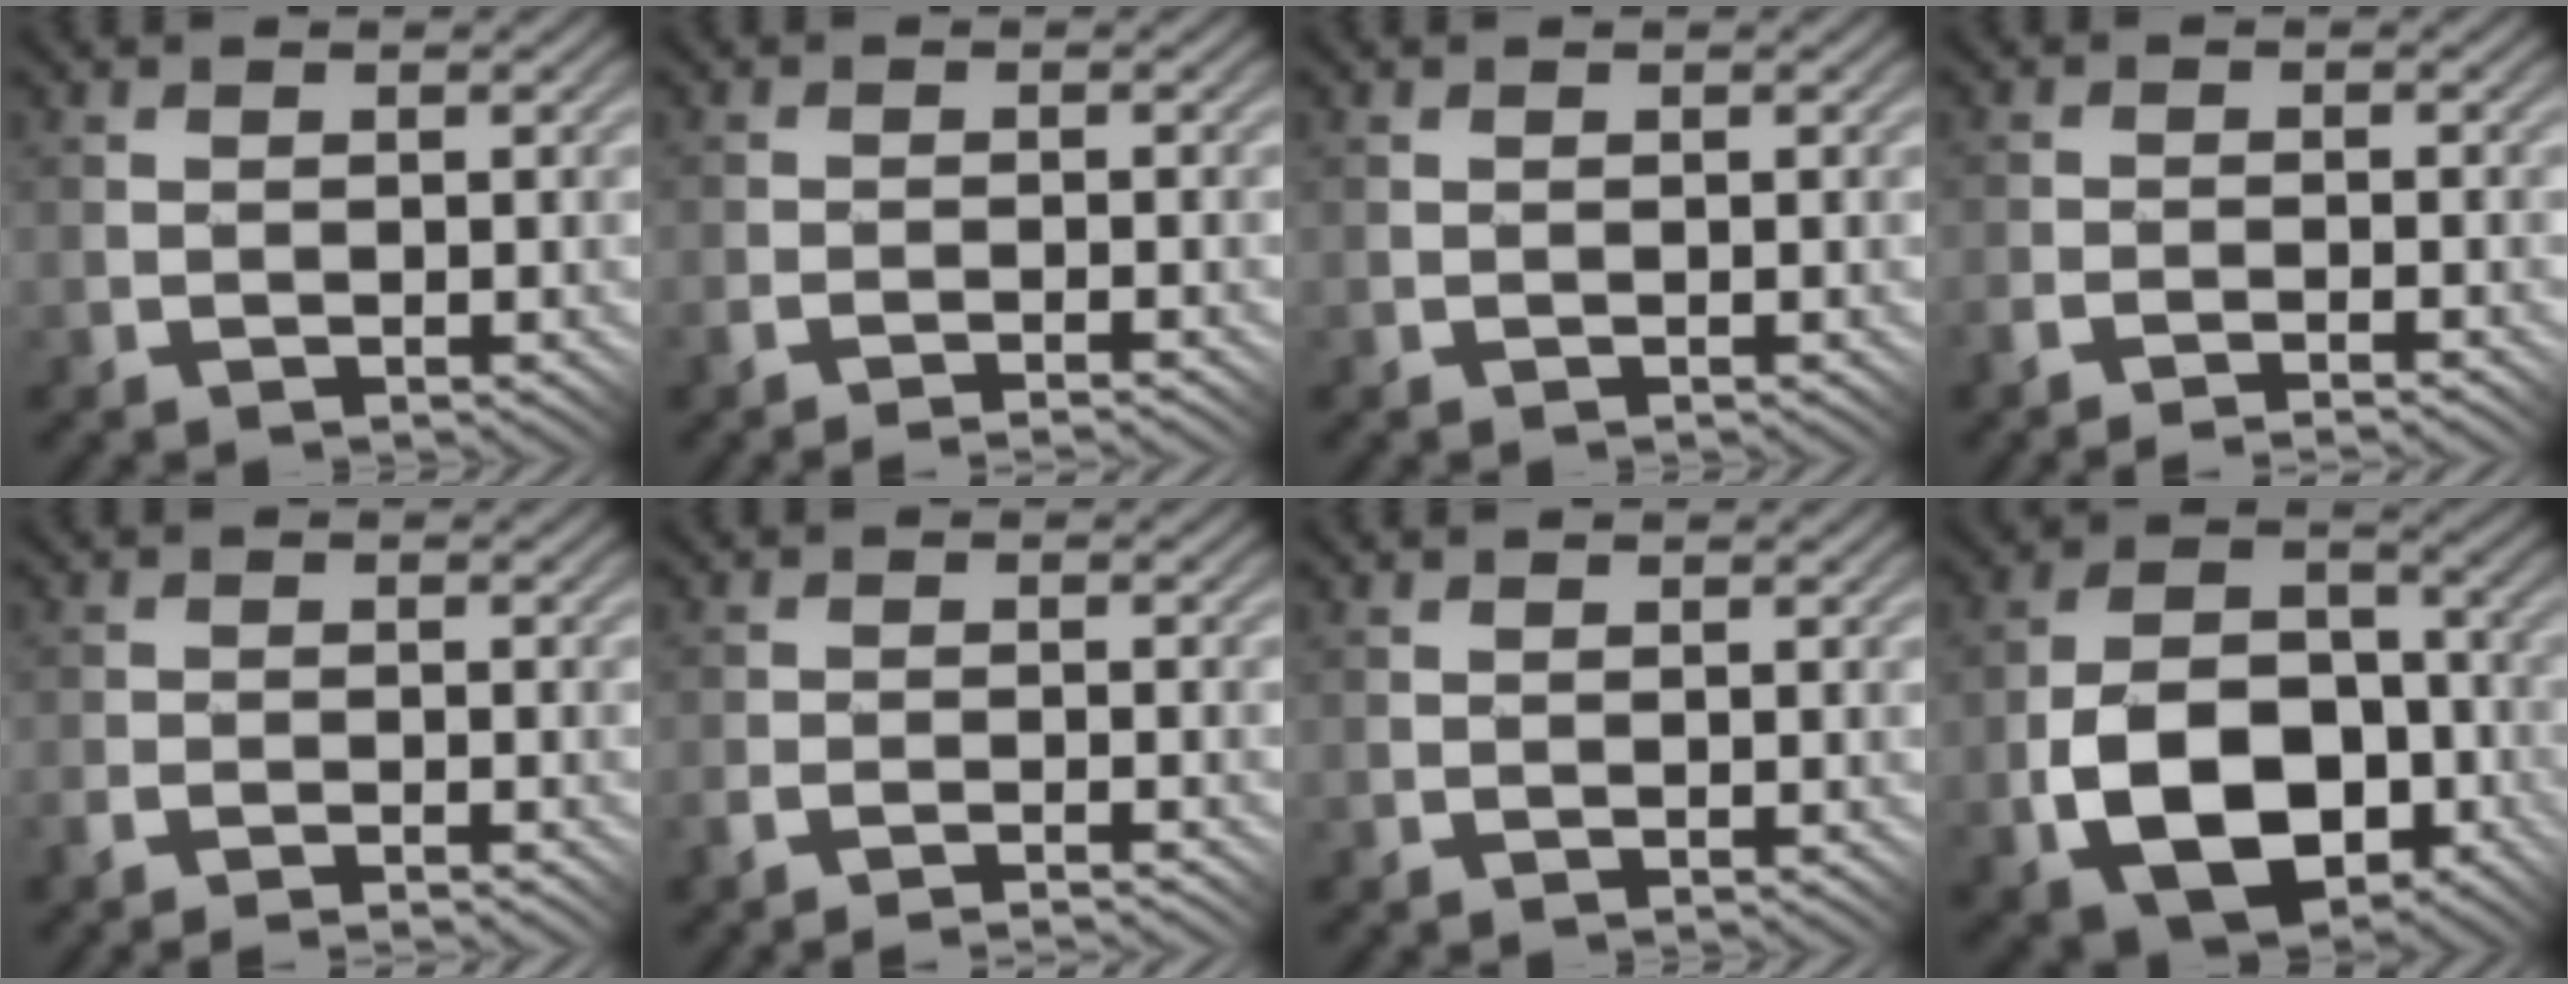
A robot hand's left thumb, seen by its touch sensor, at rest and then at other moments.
{"total": 1.9, "force": [-1.8, -0.2, 0.6], "torque": [-0.015, 0.006, -0.039]}
{"total": 0.0}
{"total": 2.5, "force": [-2.4, 0.0, 0.9], "torque": [-0.020, 0.005, -0.052]}
{"total": 2.4, "force": [-2.3, 0.3, 0.8], "torque": [-0.015, 0.004, -0.050]}
{"total": 2.3, "force": [-2.2, -0.3, 0.4], "torque": [-0.009, 0.008, -0.052]}
{"total": 0.0}
{"total": 12.5, "force": [-4.4, 8.2, 8.4], "torque": [-0.158, -0.019, -0.086]}